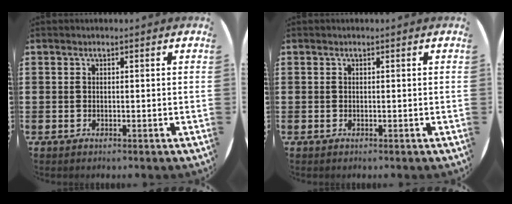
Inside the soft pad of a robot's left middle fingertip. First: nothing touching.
{"total": 0.0}